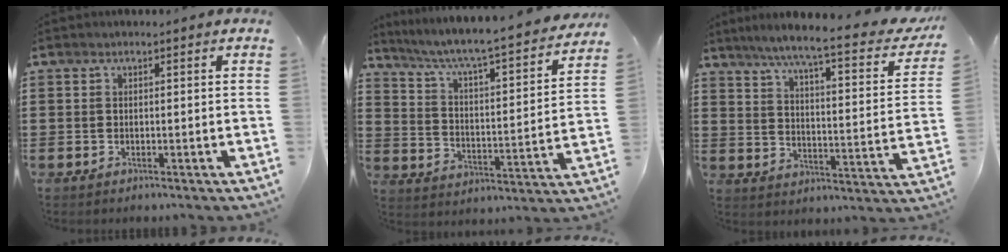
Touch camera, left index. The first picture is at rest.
{"total": 5.1, "force": [4.3, -0.2, 2.6], "torque": [-0.072, -0.044, 0.061]}
{"total": 7.2, "force": [5.8, -0.4, 4.2], "torque": [-0.098, -0.043, 0.089]}